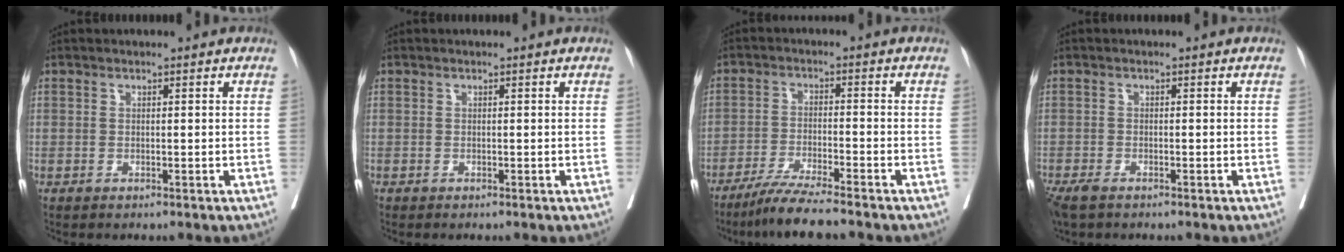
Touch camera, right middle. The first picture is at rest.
{"total": 0.0}
{"total": 6.8, "force": [-5.8, -0.7, 3.6], "torque": [-0.063, -0.025, -0.106]}
{"total": 4.0, "force": [-3.0, 1.4, 2.3], "torque": [-0.044, -0.011, -0.050]}